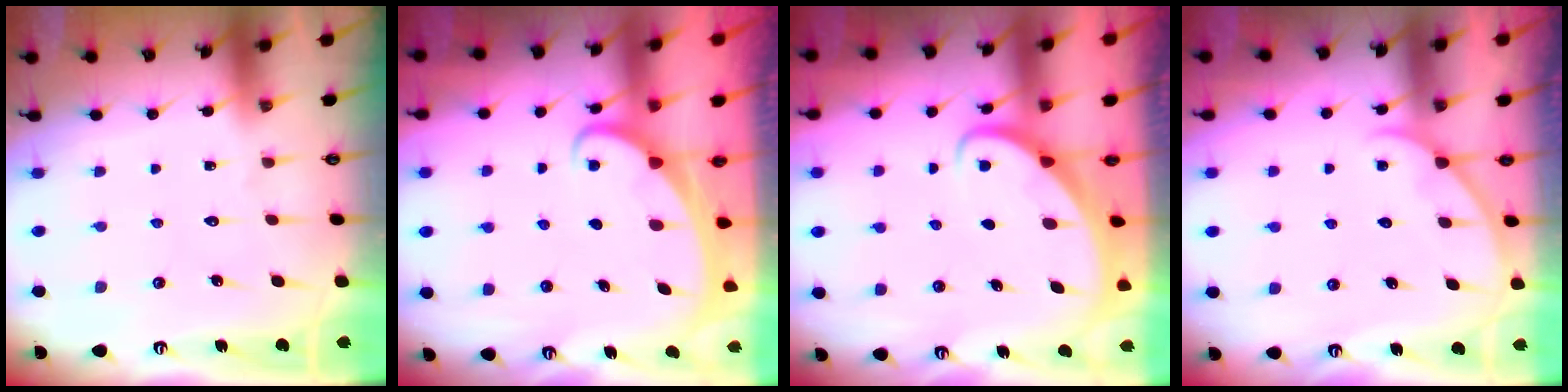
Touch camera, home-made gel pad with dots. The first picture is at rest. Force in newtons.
{"total": 1.9, "press": 1.9, "slide": 0.2}
{"total": 2.2, "press": 2.2, "slide": 0.2}
{"total": 3.1, "press": 3.0, "slide": 0.3}